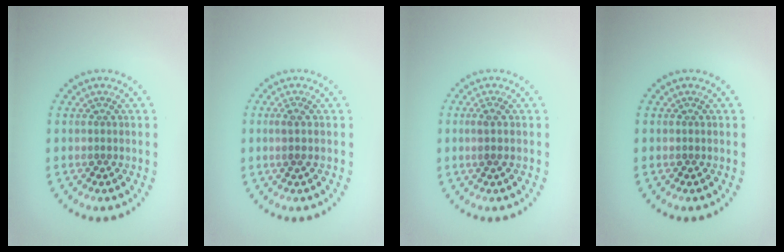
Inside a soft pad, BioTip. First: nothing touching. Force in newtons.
{"total": 0.9, "press": 0.7, "slide": 0.6}
{"total": 0.9, "press": 0.7, "slide": 0.6}
{"total": 0.0}